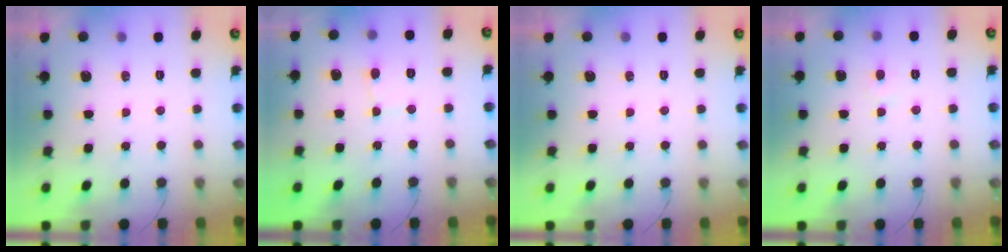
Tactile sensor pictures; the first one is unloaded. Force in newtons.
{"total": 3.1, "press": 3.1, "slide": 0.3}
{"total": 0.0}
{"total": 2.6, "press": 2.6, "slide": 0.3}